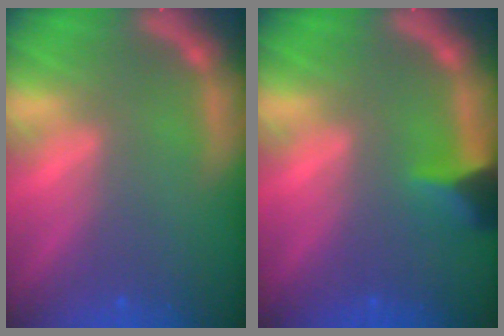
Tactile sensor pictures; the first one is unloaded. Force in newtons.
{"total": 2.9}